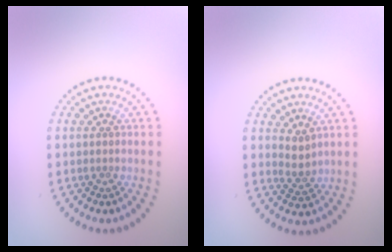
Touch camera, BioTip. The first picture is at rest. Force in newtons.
{"total": 1.8, "press": 1.3, "slide": 1.2}